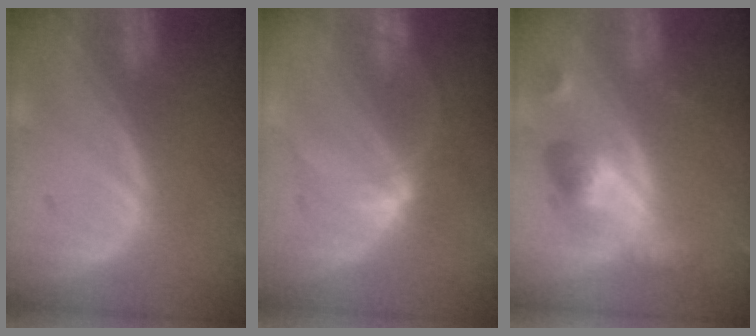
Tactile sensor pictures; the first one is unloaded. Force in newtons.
{"total": 4.5, "press": 4.1, "slide": 1.8}
{"total": 6.3, "press": 5.7, "slide": 2.6}